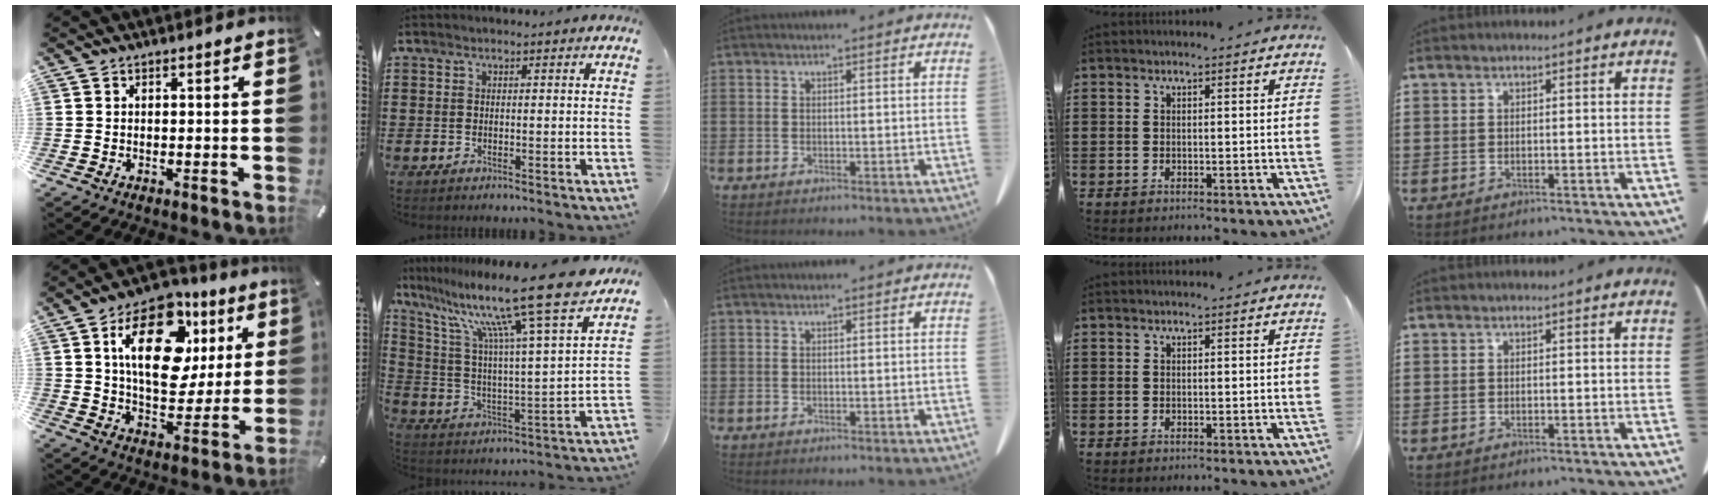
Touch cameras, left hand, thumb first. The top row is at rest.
{"thumb": {"total": 20.5, "force": [8.0, 12.3, 14.4], "torque": [-0.226, -0.017, 0.132]}, "index": {"total": 15.4, "force": [12.0, -0.4, 9.5], "torque": [-0.208, -0.083, 0.191]}}